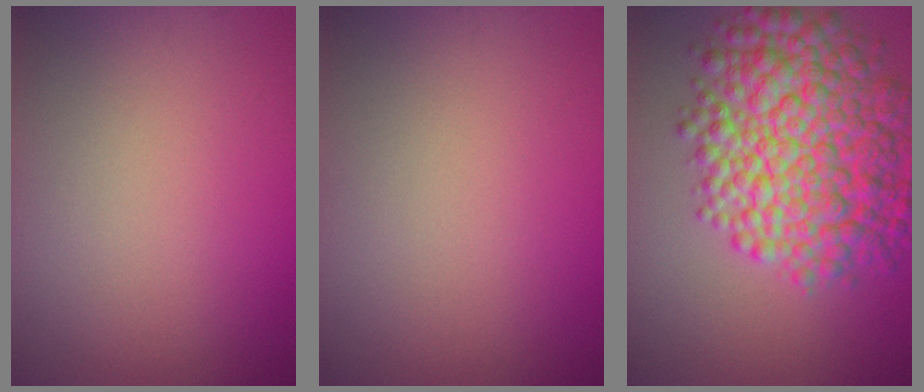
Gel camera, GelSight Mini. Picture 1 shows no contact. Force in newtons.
{"total": 0.0}
{"total": 11.0, "press": 11.0, "slide": 0.1}